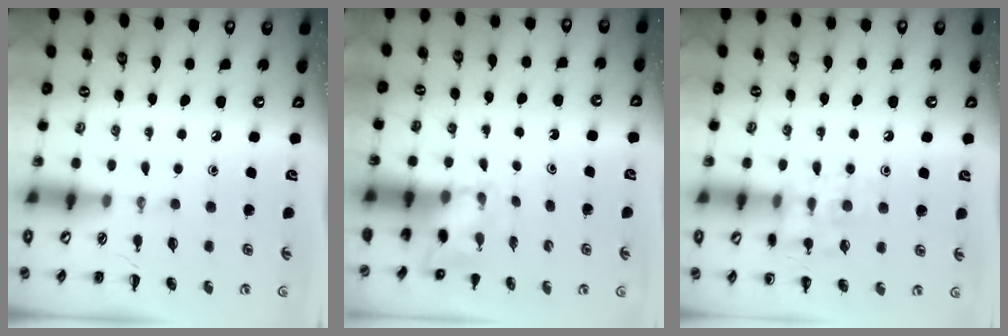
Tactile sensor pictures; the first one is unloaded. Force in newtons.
{"total": 2.4, "press": 2.3, "slide": 0.8}
{"total": 11.1, "press": 11.0, "slide": 0.4}